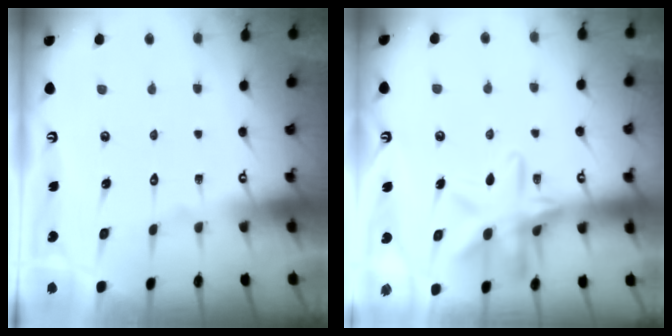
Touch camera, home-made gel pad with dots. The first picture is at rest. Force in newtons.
{"total": 14.3, "press": 14.3, "slide": 0.9}